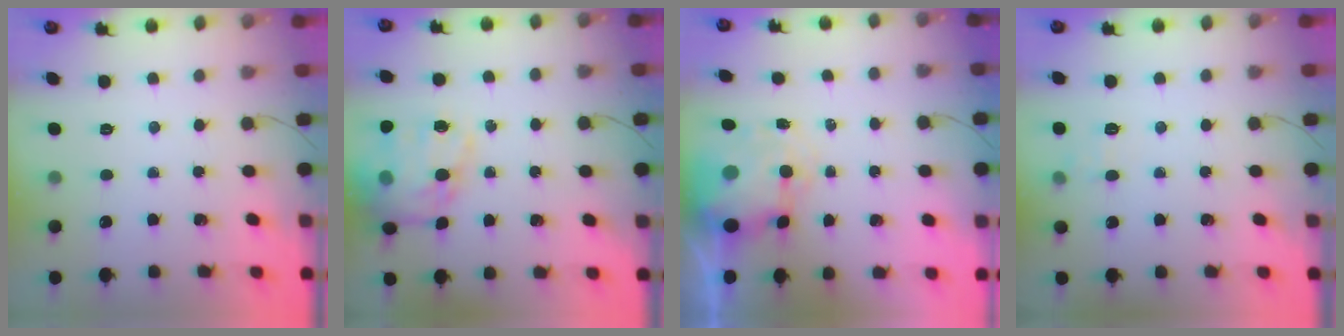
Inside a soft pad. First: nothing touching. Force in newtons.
{"total": 16.8, "press": 16.4, "slide": 3.2}
{"total": 8.6, "press": 8.4, "slide": 1.9}
{"total": 5.8, "press": 5.6, "slide": 1.5}